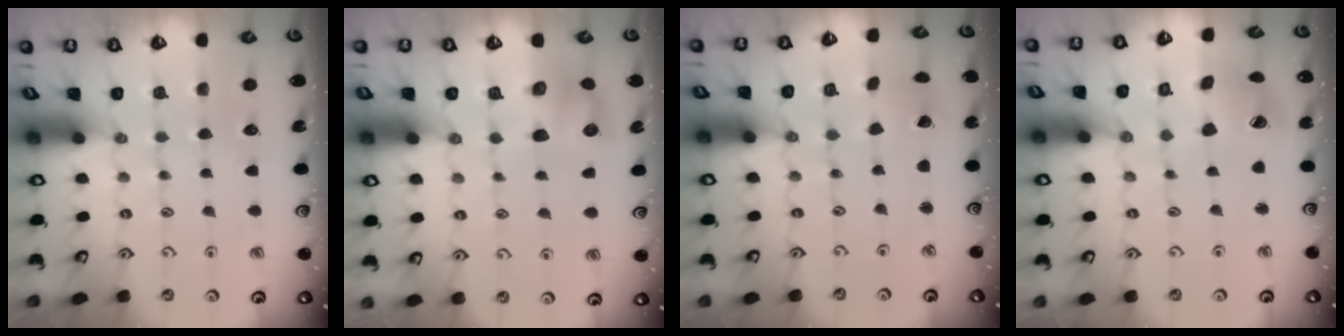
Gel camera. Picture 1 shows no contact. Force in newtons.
{"total": 7.4, "press": 7.4, "slide": 0.8}
{"total": 3.5, "press": 3.5, "slide": 0.4}
{"total": 10.3, "press": 10.3, "slide": 1.4}